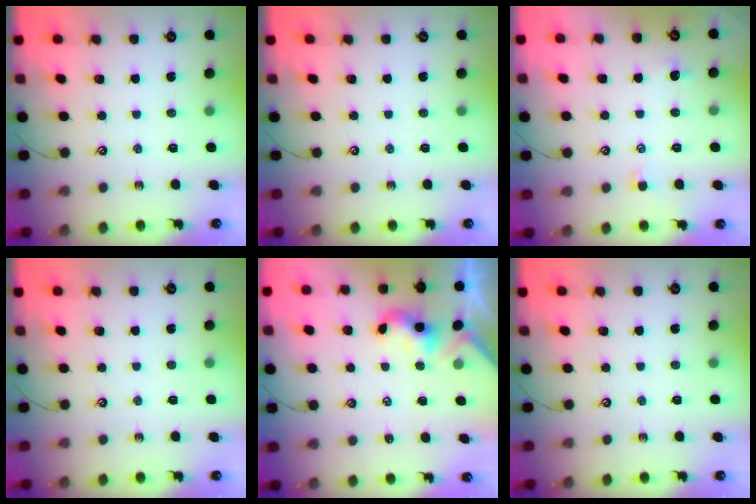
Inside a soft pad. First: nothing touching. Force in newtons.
{"total": 0.0}
{"total": 0.8, "press": 0.5, "slide": 0.7}
{"total": 0.0}
{"total": 2.3, "press": 2.3, "slide": 0.2}
{"total": 0.0}